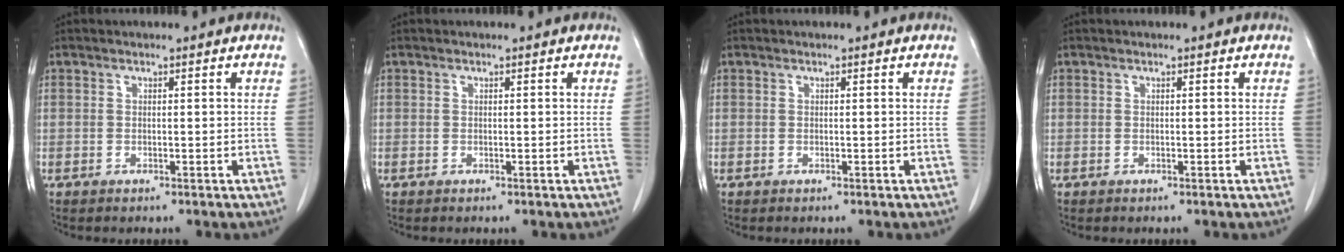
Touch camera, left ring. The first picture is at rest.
{"total": 0.0}
{"total": 0.0}
{"total": 0.0}